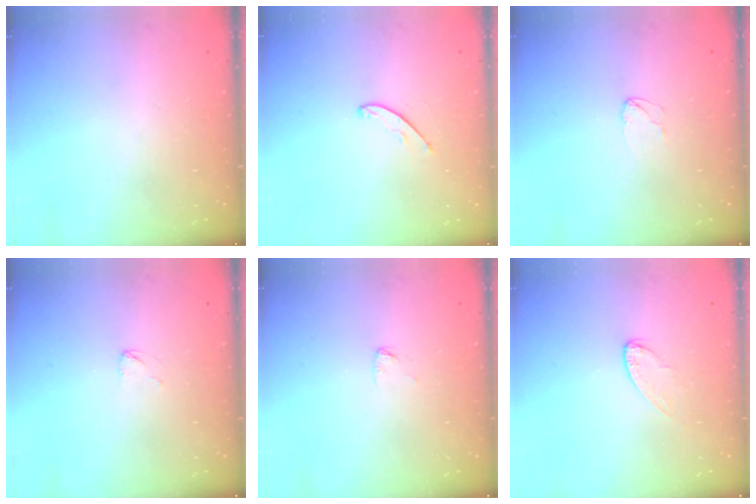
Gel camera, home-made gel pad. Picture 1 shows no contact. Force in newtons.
{"total": 3.8, "press": 3.8, "slide": 0.3}
{"total": 2.6, "press": 2.6, "slide": 0.2}
{"total": 1.9, "press": 1.9, "slide": 0.1}
{"total": 2.6, "press": 2.6, "slide": 0.2}
{"total": 5.3, "press": 5.2, "slide": 0.4}